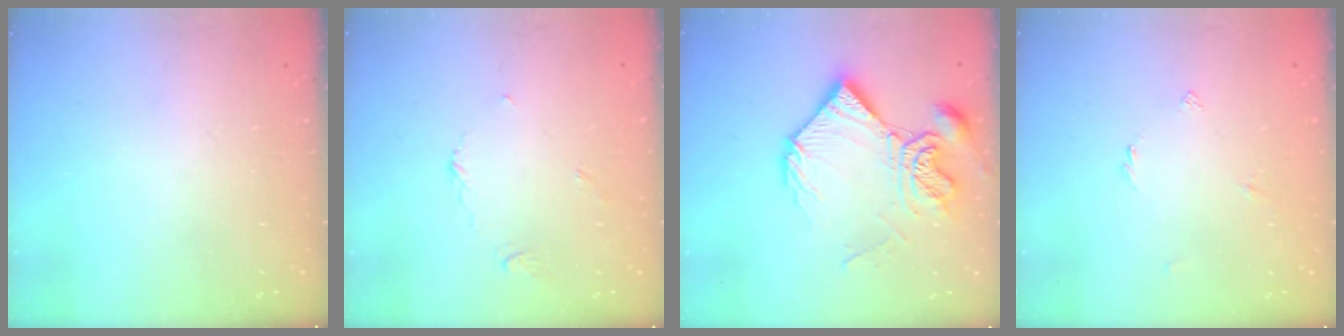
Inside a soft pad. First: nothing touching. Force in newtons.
{"total": 2.9, "press": 2.9, "slide": 0.3}
{"total": 14.9, "press": 14.8, "slide": 1.5}
{"total": 2.5, "press": 2.4, "slide": 0.5}